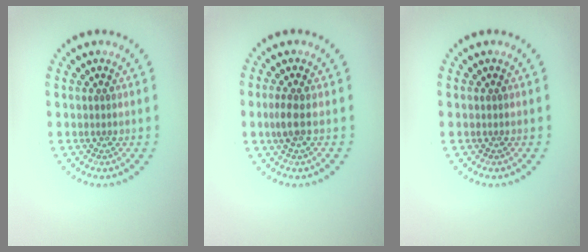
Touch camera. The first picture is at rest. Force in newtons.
{"total": 1.6, "press": 1.4, "slide": 0.7}
{"total": 0.0}